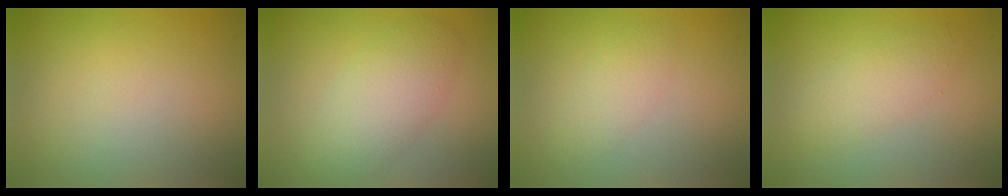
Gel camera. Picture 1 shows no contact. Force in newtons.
{"total": 4.4, "press": 4.4, "slide": 0.4}
{"total": 2.0, "press": 2.0, "slide": 0.2}
{"total": 2.9, "press": 2.8, "slide": 0.2}